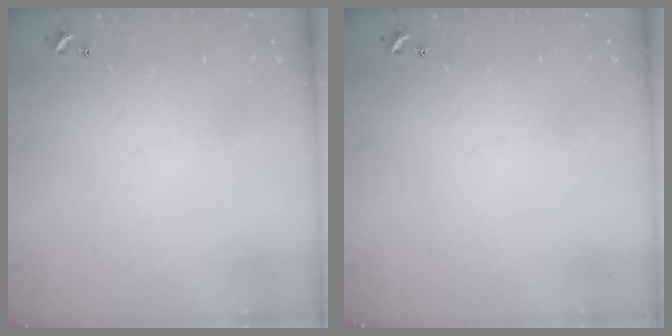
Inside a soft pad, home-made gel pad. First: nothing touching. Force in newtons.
{"total": 0.0}